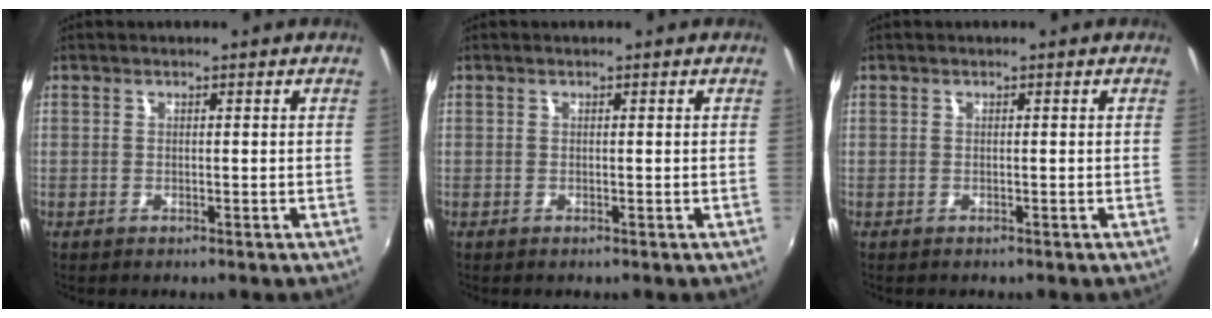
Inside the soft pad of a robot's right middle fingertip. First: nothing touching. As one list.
[{"total": 0.0}, {"total": 0.0}]